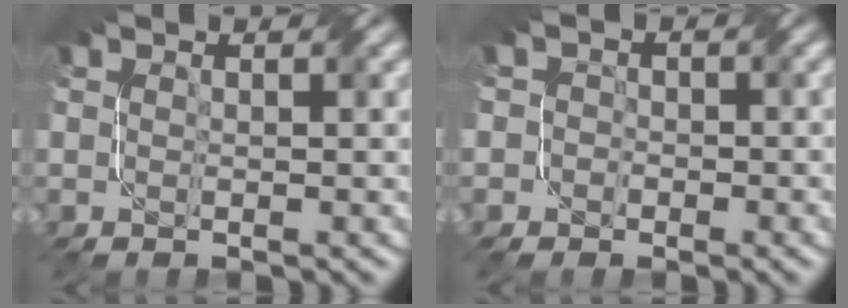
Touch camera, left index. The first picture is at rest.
{"total": 2.9, "force": [-0.3, 2.8, 0.7], "torque": [0.005, 0.014, -0.035]}